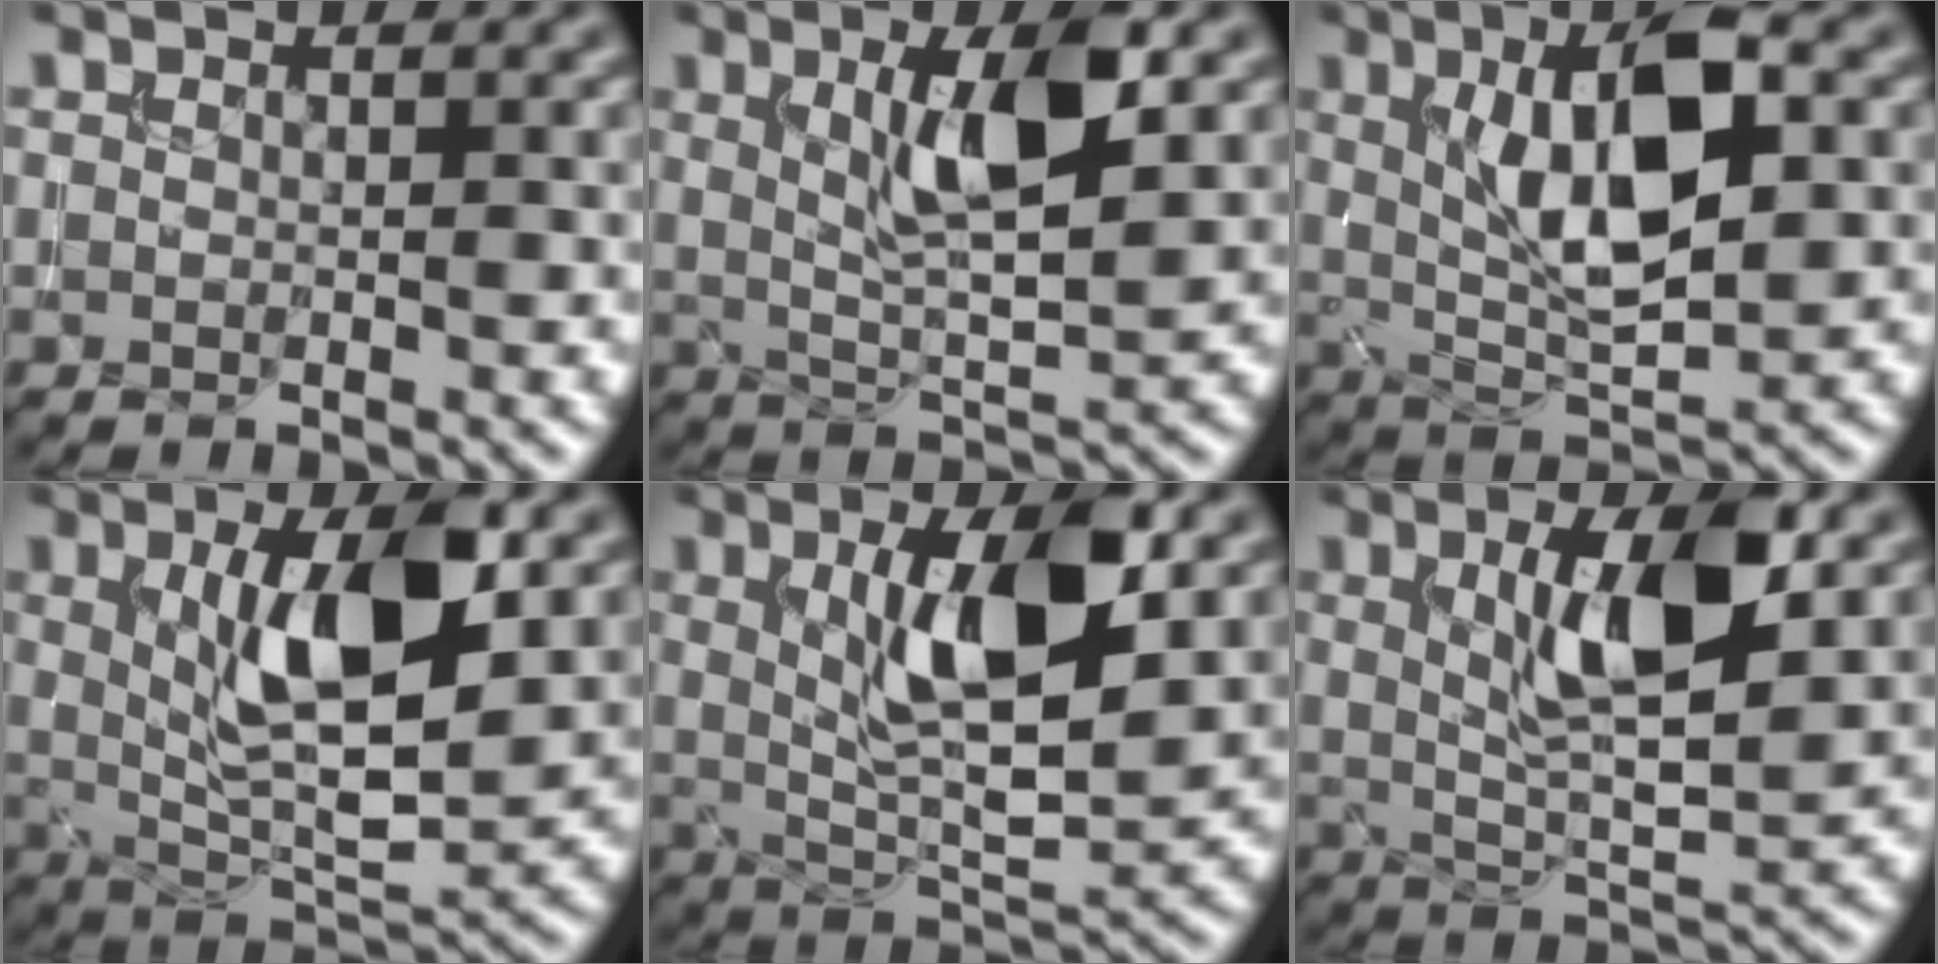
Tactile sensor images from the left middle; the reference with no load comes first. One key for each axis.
{"total": 7.0, "fx": 2.1, "fy": 1.8, "fz": 6.4, "tx": -0.109, "ty": -0.003, "tz": 0.038}
{"total": 9.6, "fx": 2.1, "fy": 3.5, "fz": 8.7, "tx": -0.144, "ty": 0.005, "tz": 0.033}
{"total": 9.4, "fx": 2.3, "fy": 3.2, "fz": 8.6, "tx": -0.144, "ty": -0.010, "tz": 0.042}
{"total": 9.2, "fx": 2.5, "fy": 2.9, "fz": 8.4, "tx": -0.140, "ty": -0.010, "tz": 0.045}
{"total": 7.9, "fx": 2.3, "fy": 2.3, "fz": 7.3, "tx": -0.123, "ty": -0.005, "tz": 0.040}